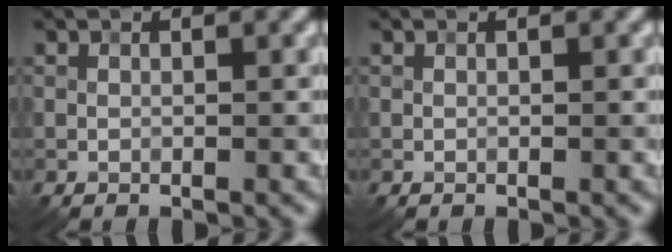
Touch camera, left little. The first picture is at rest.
{"total": 0.0}